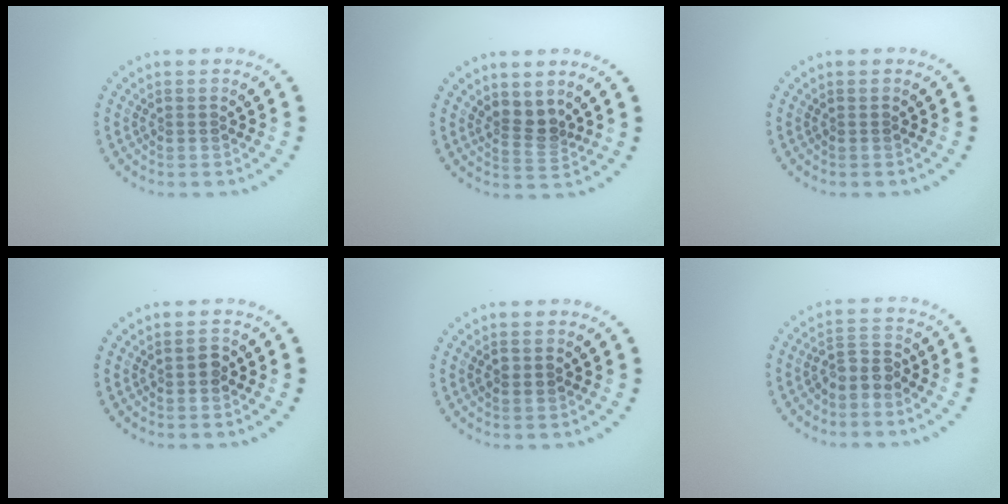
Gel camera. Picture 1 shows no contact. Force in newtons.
{"total": 2.4, "press": 1.8, "slide": 1.6}
{"total": 0.0}
{"total": 1.1, "press": 1.1, "slide": 0.1}
{"total": 1.0, "press": 1.0, "slide": 0.2}
{"total": 2.6, "press": 2.0, "slide": 1.6}